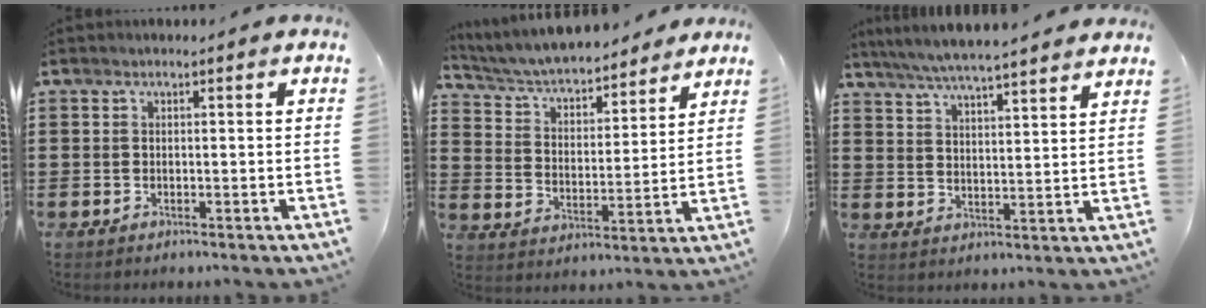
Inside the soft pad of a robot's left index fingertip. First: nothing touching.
{"total": 5.5, "force": [5.3, 0.8, 1.5], "torque": [-0.055, -0.035, 0.087]}
{"total": 5.5, "force": [5.3, -0.1, 1.4], "torque": [-0.050, -0.027, 0.092]}